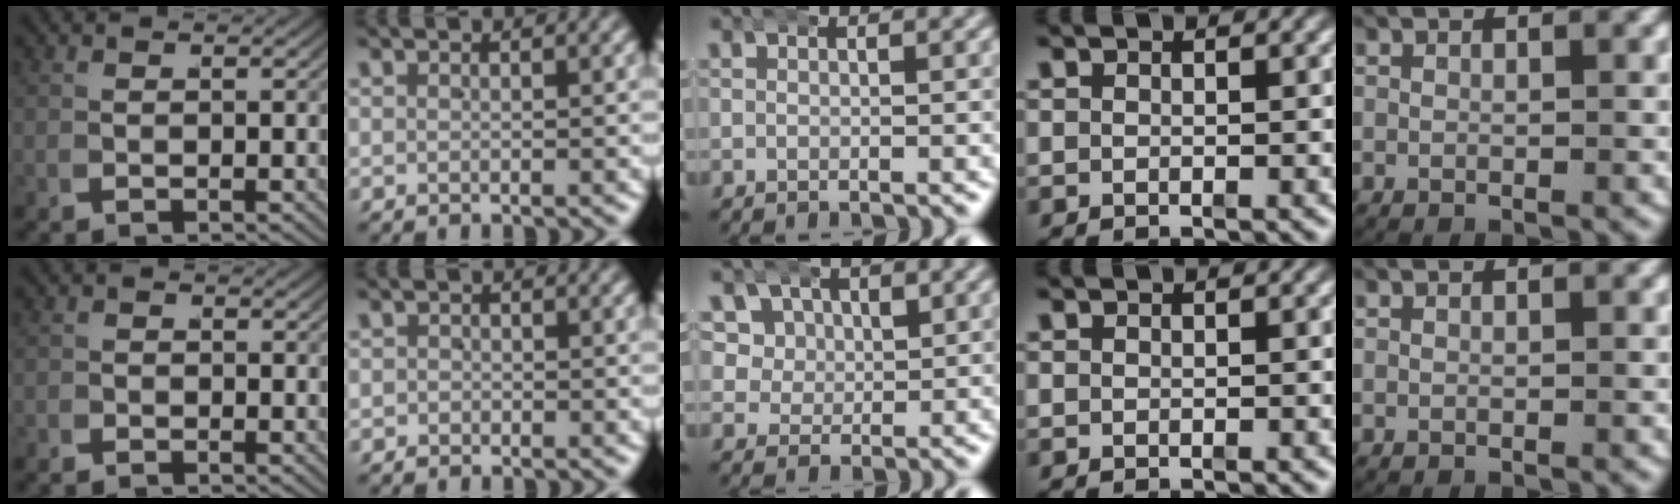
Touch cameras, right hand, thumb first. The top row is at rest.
{"thumb": {"total": 0.8, "force": [-0.7, 0.3, -0.2], "torque": [0.012, 0.006, -0.022]}, "index": {"total": 0.8, "force": [-0.7, 0.3, -0.3], "torque": [0.010, -0.005, -0.012]}, "middle": {"total": 7.0, "force": [2.9, 5.6, 3.0], "torque": [-0.074, -0.003, 0.046]}}